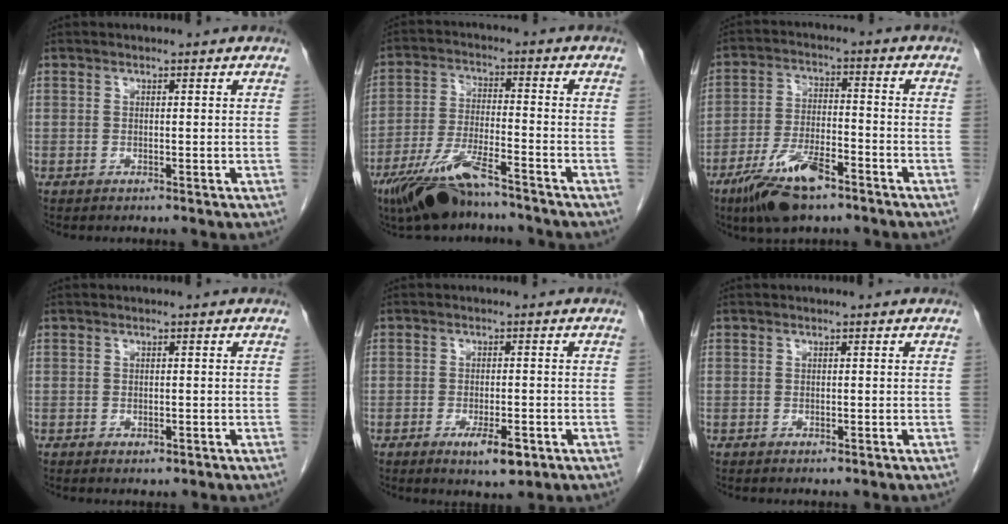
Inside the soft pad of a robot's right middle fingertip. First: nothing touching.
{"total": 10.7, "force": [-8.2, 1.9, 6.6], "torque": [-0.130, -0.023, -0.148]}
{"total": 10.6, "force": [-7.0, 3.2, 7.3], "torque": [-0.144, -0.010, -0.124]}
{"total": 1.2, "force": [-0.6, 0.7, 0.8], "torque": [-0.014, -0.002, -0.002]}
{"total": 4.7, "force": [-2.3, 1.4, 3.9], "torque": [-0.065, -0.006, -0.028]}
{"total": 0.5, "force": [-0.3, 0.2, 0.4], "torque": [-0.010, -0.002, -0.002]}